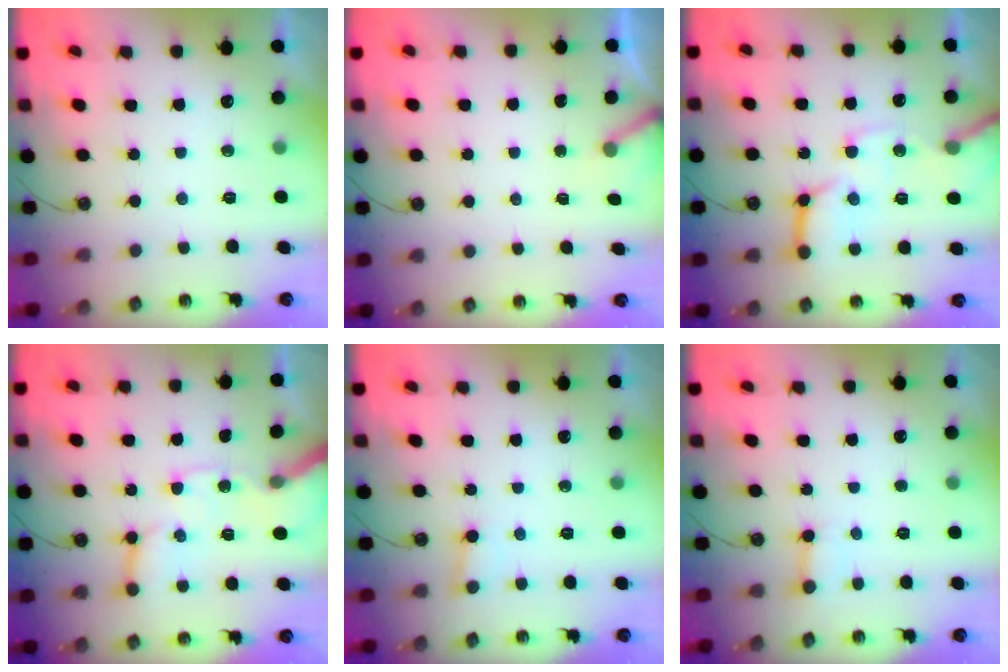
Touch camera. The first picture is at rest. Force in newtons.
{"total": 3.0, "press": 3.0, "slide": 0.2}
{"total": 15.2, "press": 15.1, "slide": 1.8}
{"total": 12.6, "press": 12.5, "slide": 1.7}
{"total": 3.6, "press": 3.6, "slide": 0.3}
{"total": 2.6, "press": 2.6, "slide": 0.3}